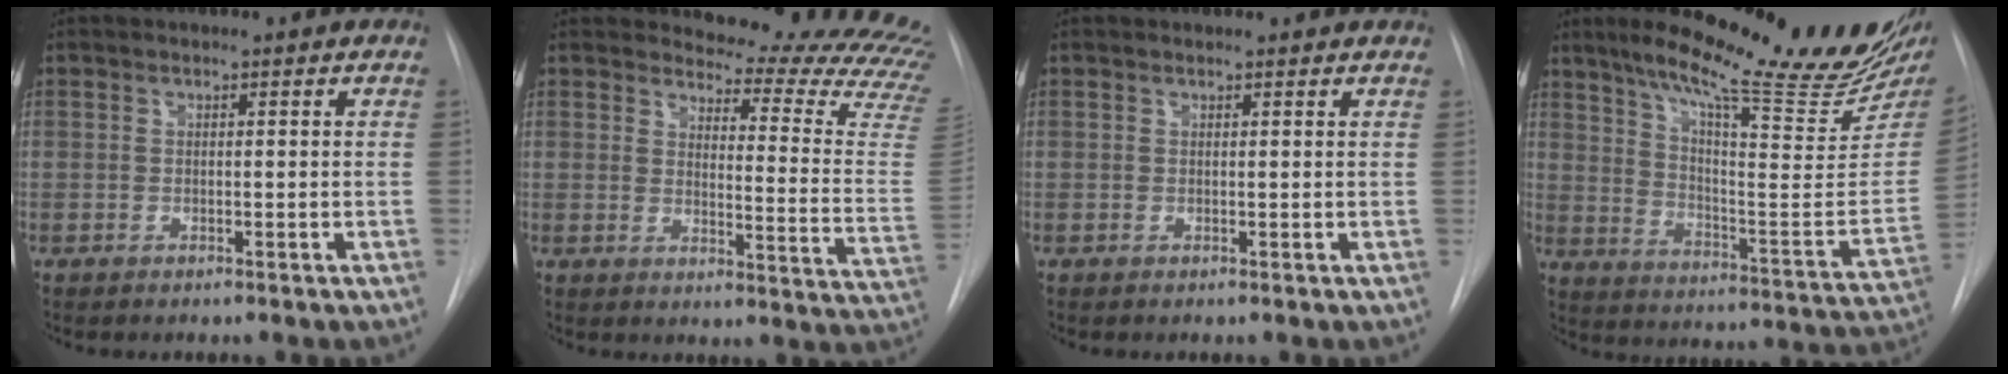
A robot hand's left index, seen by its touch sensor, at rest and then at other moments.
{"total": 19.6, "force": [19.3, 0.8, 3.4], "torque": [-0.033, -0.171, 0.200]}
{"total": 2.0, "force": [1.9, 0.4, 0.4], "torque": [-0.014, 0.014, 0.020]}
{"total": 25.6, "force": [20.3, 3.1, 15.2], "torque": [-0.231, -0.054, 0.277]}